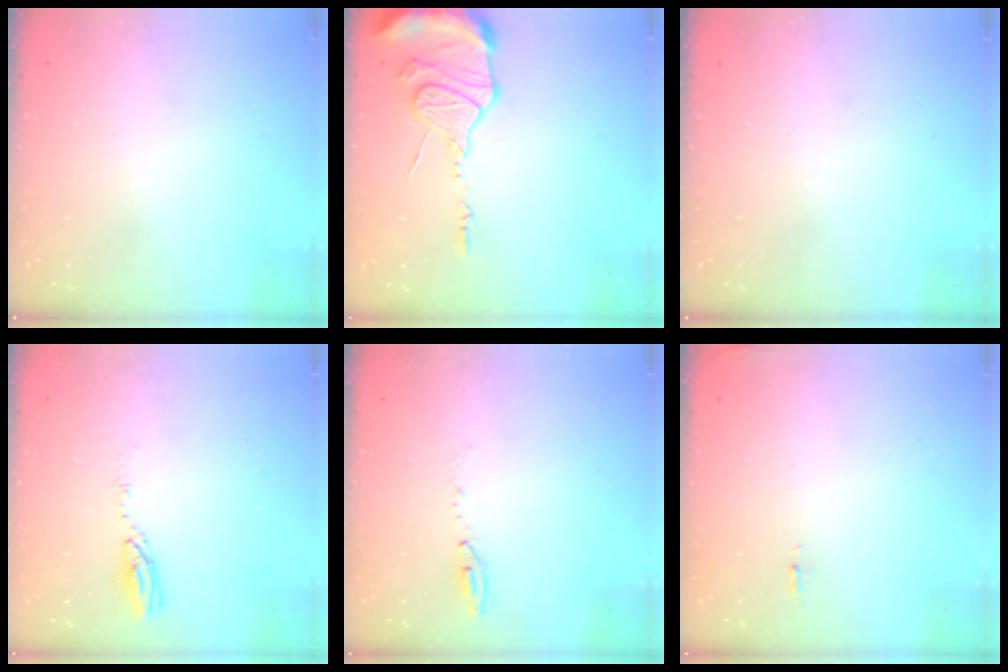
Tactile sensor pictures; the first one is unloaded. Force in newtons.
{"total": 13.5, "press": 13.4, "slide": 1.7}
{"total": 0.0}
{"total": 3.5, "press": 3.5, "slide": 0.3}
{"total": 5.7, "press": 5.7, "slide": 0.7}
{"total": 5.6, "press": 5.3, "slide": 1.8}